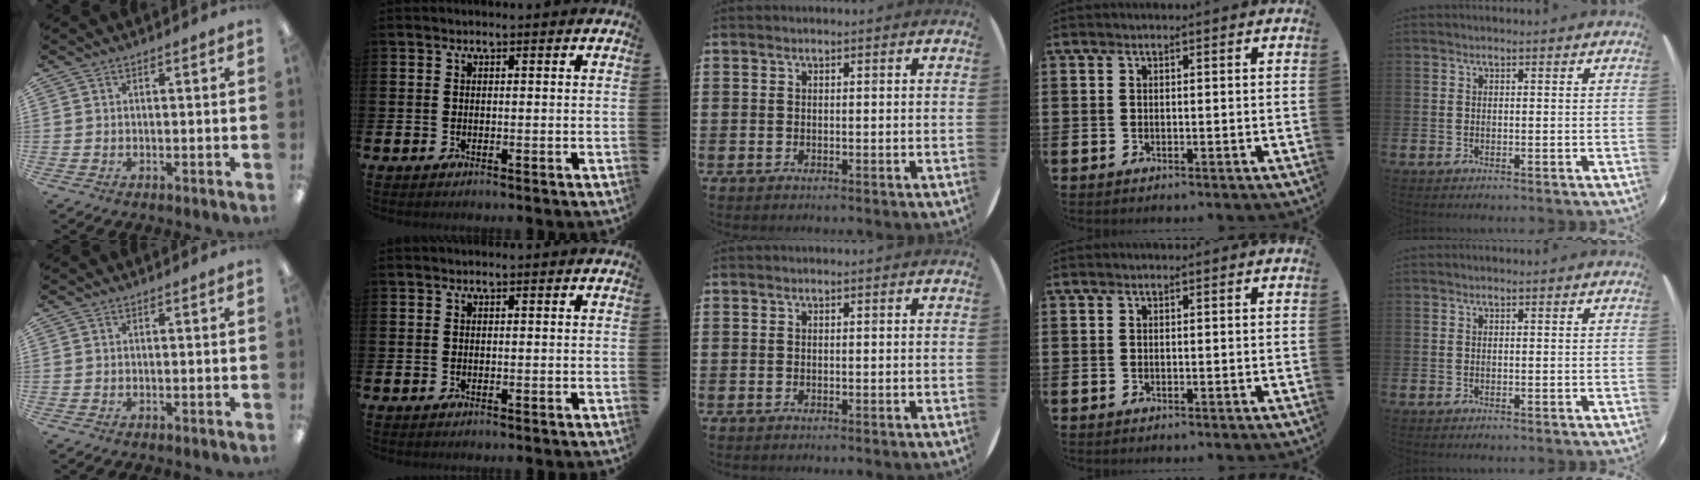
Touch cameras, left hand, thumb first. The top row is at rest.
{}